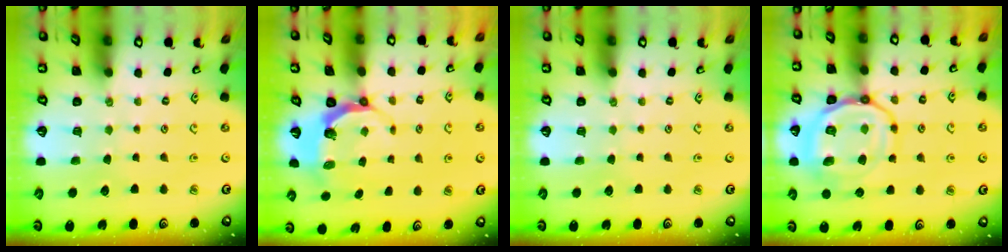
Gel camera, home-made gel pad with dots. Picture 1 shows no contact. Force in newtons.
{"total": 5.6, "press": 4.5, "slide": 3.3}
{"total": 0.0}
{"total": 17.9, "press": 17.8, "slide": 1.8}